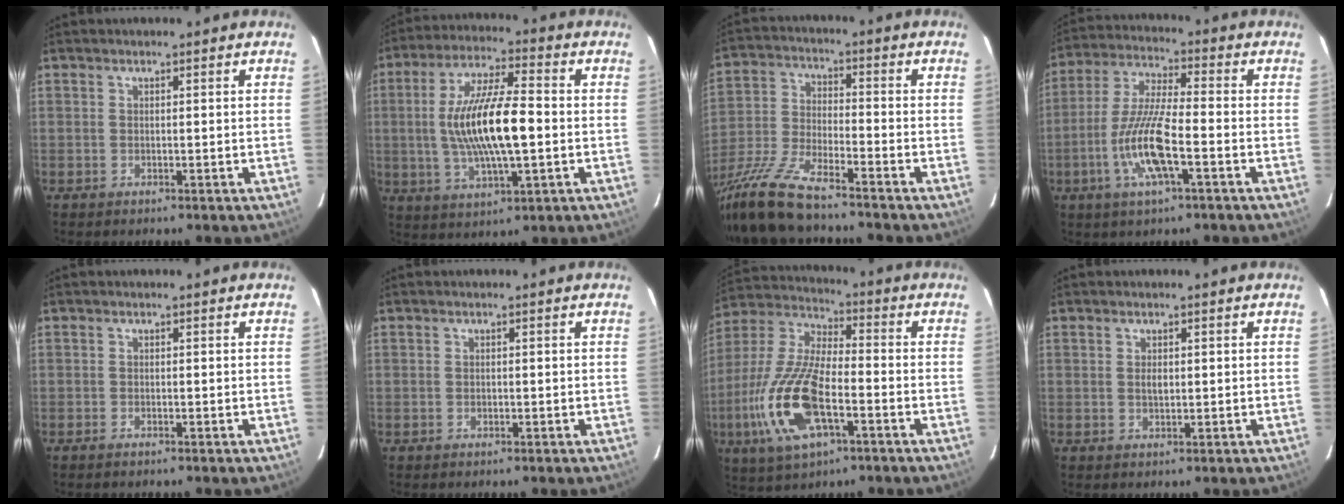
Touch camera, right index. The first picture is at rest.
{"total": 15.3, "force": [-0.8, 4.1, 14.7], "torque": [-0.281, 0.002, -0.012]}
{"total": 15.2, "force": [-12.7, 2.2, 8.0], "torque": [-0.176, -0.033, -0.243]}
{"total": 12.5, "force": [-4.5, 2.0, 11.5], "torque": [-0.243, -0.006, -0.089]}
{"total": 0.7, "force": [-0.6, 0.1, 0.2], "torque": [-0.004, -0.003, -0.014]}
{"total": 0.9, "force": [-0.3, 0.7, 0.4], "torque": [-0.008, 0.000, -0.006]}
{"total": 18.7, "force": [-6.4, 7.4, 15.9], "torque": [-0.349, -0.016, -0.124]}
{"total": 1.5, "force": [0.3, 0.9, 1.2], "torque": [-0.020, 0.001, 0.005]}